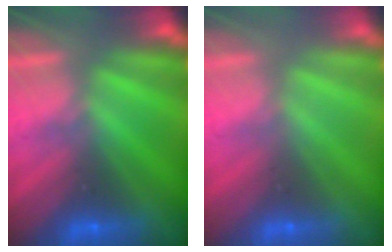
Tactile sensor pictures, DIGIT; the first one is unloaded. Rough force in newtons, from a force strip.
{"total": 3.1}